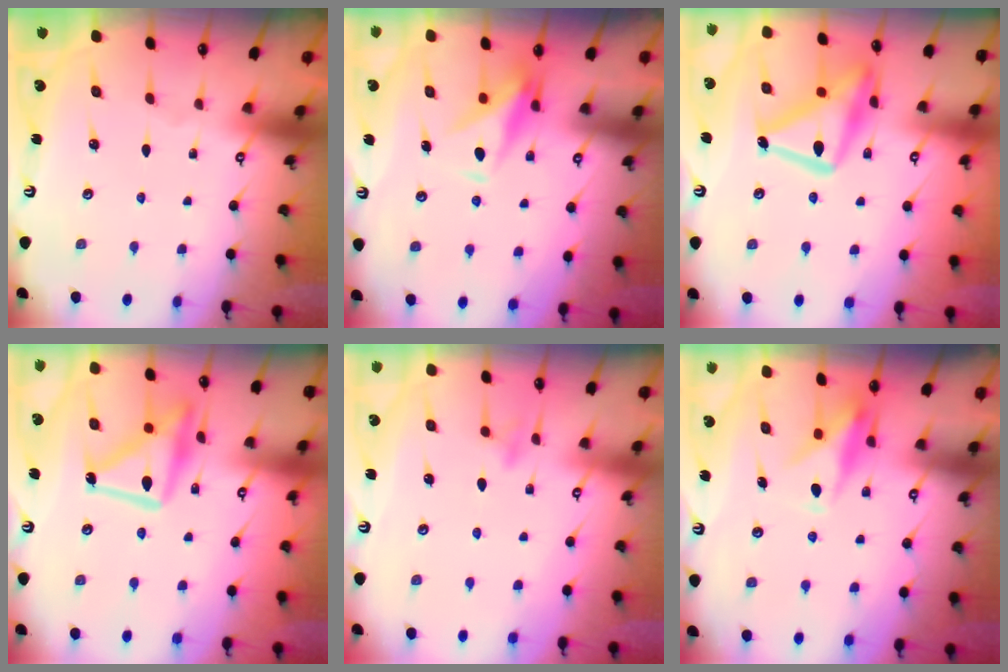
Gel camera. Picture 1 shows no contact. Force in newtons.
{"total": 8.8, "press": 8.6, "slide": 1.7}
{"total": 19.2, "press": 19.2, "slide": 1.4}
{"total": 14.8, "press": 14.7, "slide": 1.3}
{"total": 6.9, "press": 6.9, "slide": 0.5}
{"total": 10.9, "press": 10.9, "slide": 0.6}